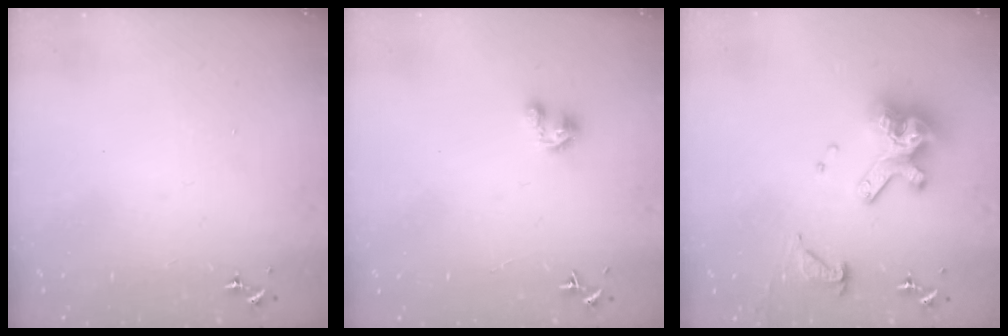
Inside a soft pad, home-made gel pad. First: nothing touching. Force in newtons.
{"total": 3.0, "press": 2.9, "slide": 0.3}
{"total": 15.9, "press": 15.8, "slide": 1.4}